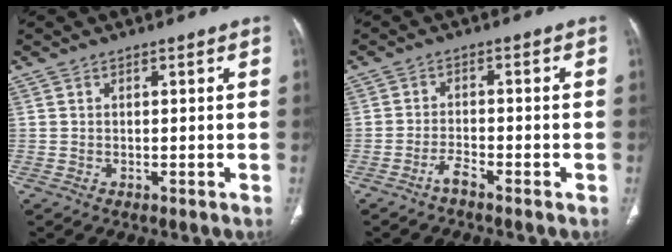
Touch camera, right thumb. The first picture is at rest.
{"total": 2.4, "force": [-2.0, 0.4, 1.3], "torque": [-0.031, 0.012, -0.040]}